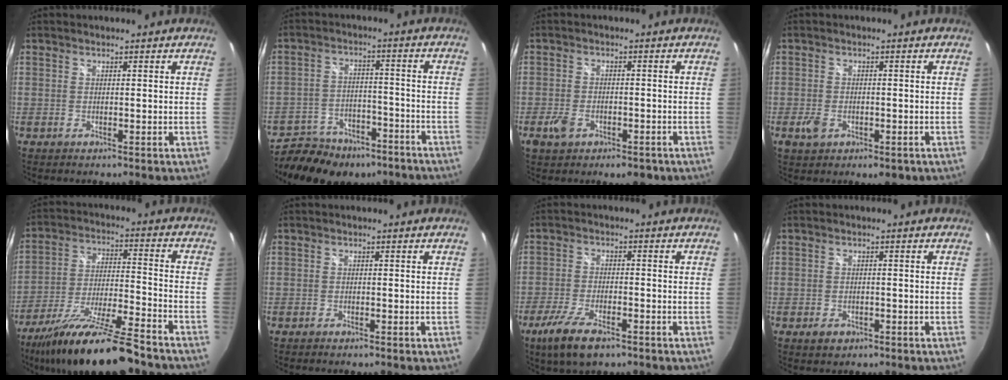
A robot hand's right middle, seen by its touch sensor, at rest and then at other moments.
{"total": 16.0, "force": [-12.0, 8.4, 6.5], "torque": [-0.150, 0.002, -0.164]}
{"total": 6.4, "force": [-3.3, 3.8, 4.0], "torque": [-0.089, -0.008, -0.054]}
{"total": 4.7, "force": [-1.9, 3.0, 3.1], "torque": [-0.063, -0.009, -0.029]}
{"total": 19.7, "force": [-15.9, 2.2, 11.4], "torque": [-0.220, -0.038, -0.264]}
{"total": 0.8, "force": [-0.7, 0.2, 0.3], "torque": [-0.008, -0.002, -0.013]}
{"total": 8.8, "force": [-5.7, 2.8, 6.0], "torque": [-0.147, -0.025, -0.106]}
{"total": 2.5, "force": [-1.4, 1.7, 1.1], "torque": [-0.021, -0.004, -0.021]}